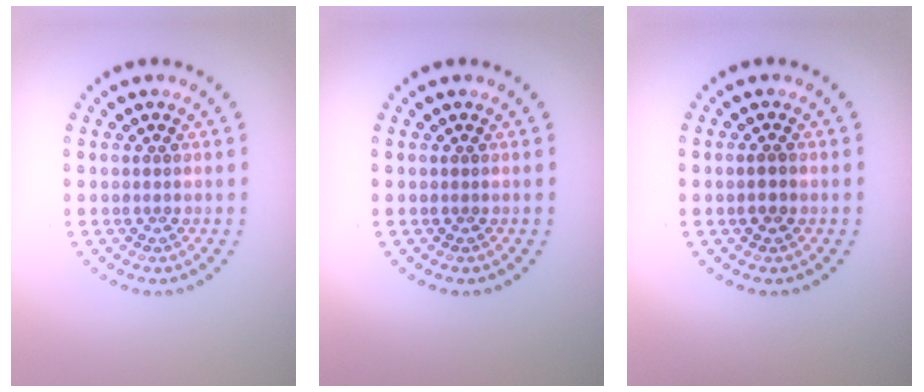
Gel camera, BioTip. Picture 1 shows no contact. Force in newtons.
{"total": 0.0}
{"total": 1.2, "press": 1.1, "slide": 0.4}